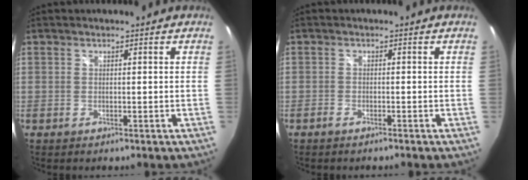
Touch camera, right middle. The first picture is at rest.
{"total": 1.1, "force": [-1.0, 0.2, 0.4], "torque": [-0.016, -0.001, -0.023]}